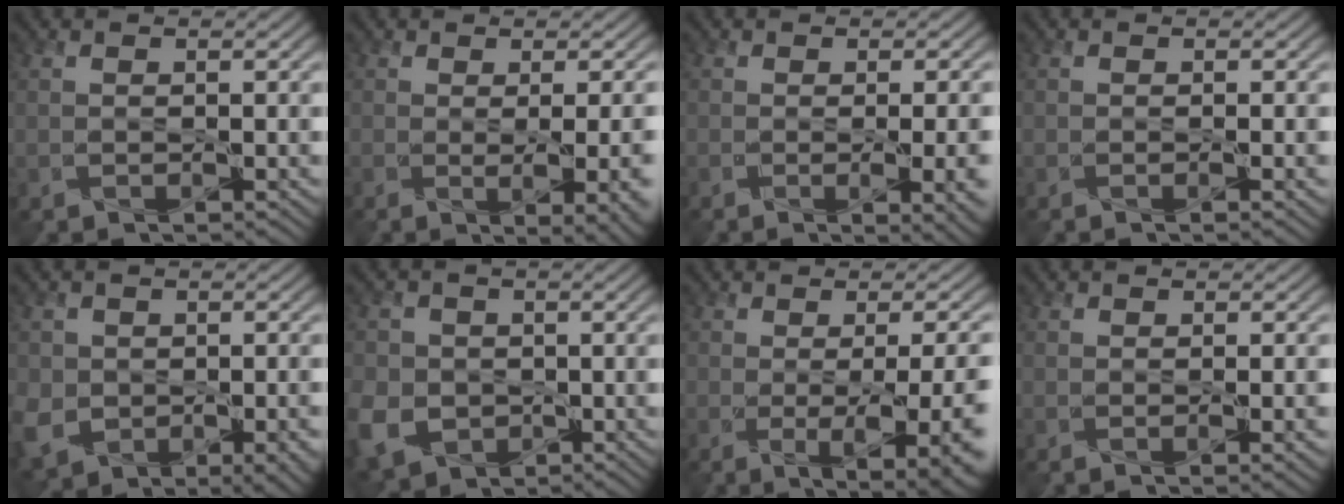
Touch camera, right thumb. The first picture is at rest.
{"total": 7.4, "force": [-1.0, 2.7, 6.8], "torque": [-0.071, -0.007, 0.001]}
{"total": 7.5, "force": [-1.7, 2.9, 6.7], "torque": [-0.071, -0.014, -0.003]}
{"total": 1.6, "force": [-0.3, 0.3, 1.5], "torque": [-0.022, -0.001, -0.008]}
{"total": 10.2, "force": [-3.0, 8.1, 5.3], "torque": [-0.110, -0.041, -0.038]}
{"total": 7.8, "force": [-2.1, 6.8, 3.3], "torque": [-0.105, -0.025, -0.056]}
{"total": 11.2, "force": [-2.0, 4.6, 10.1], "torque": [-0.103, -0.021, 0.000]}
{"total": 2.5, "force": [-0.3, 0.6, 2.4], "torque": [-0.036, 0.001, -0.007]}